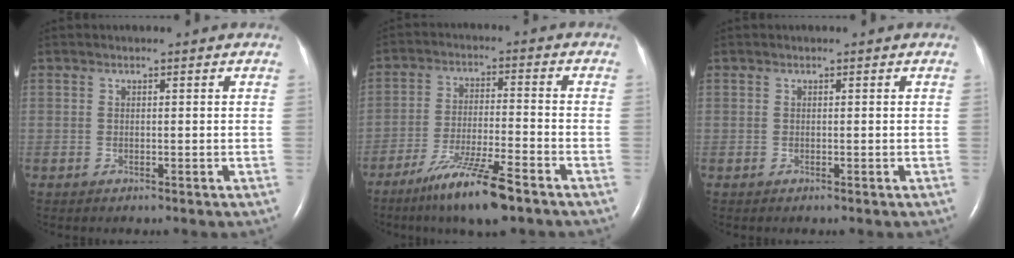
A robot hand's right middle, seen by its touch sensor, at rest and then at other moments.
{"total": 10.7, "force": [-7.4, 0.6, 7.8], "torque": [-0.150, -0.029, -0.132]}
{"total": 0.0}